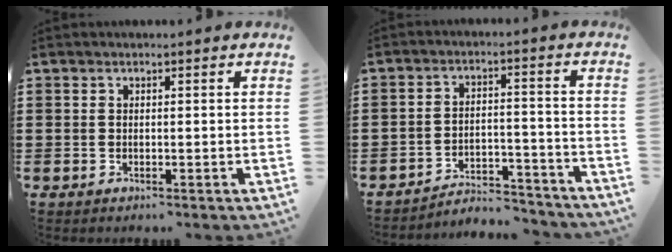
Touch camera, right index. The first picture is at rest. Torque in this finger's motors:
{"motor_torque": [1.07, 1.07, 0.42, 0.03]}